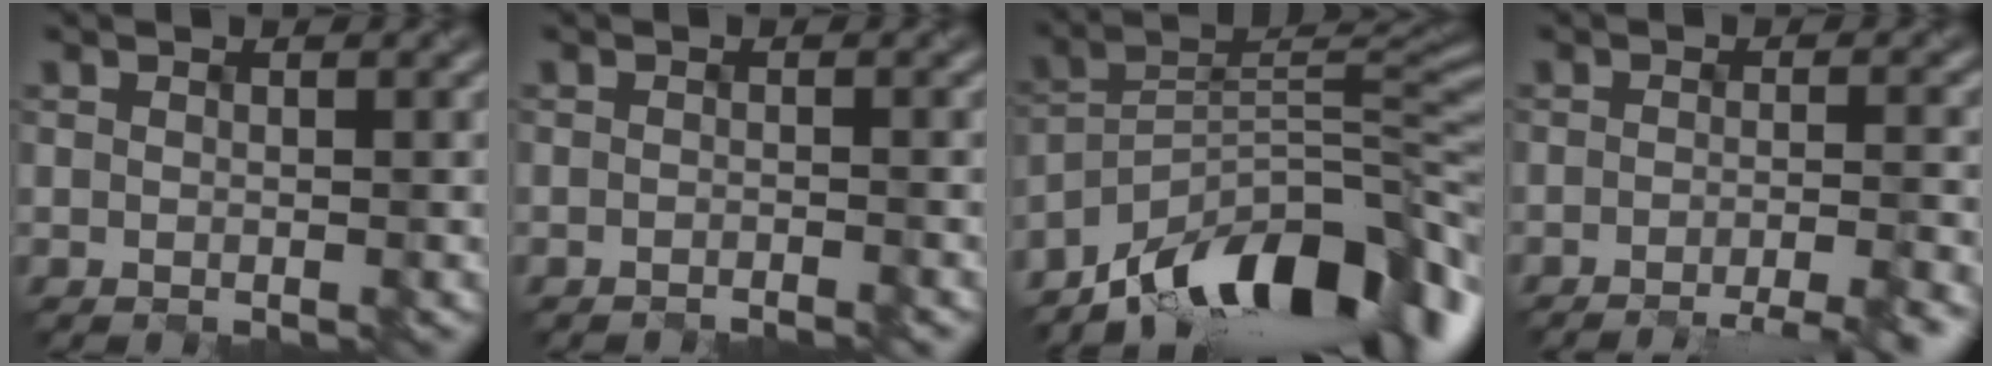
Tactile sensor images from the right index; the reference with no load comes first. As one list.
[{"total": 1.0, "force": [-1.0, -0.1, 0.1], "torque": [0.003, -0.003, -0.020]}, {"total": 12.5, "force": [-9.5, 4.1, 7.0], "torque": [-0.103, 0.015, -0.166]}, {"total": 4.5, "force": [-3.2, 0.5, 3.1], "torque": [-0.038, -0.002, -0.047]}]